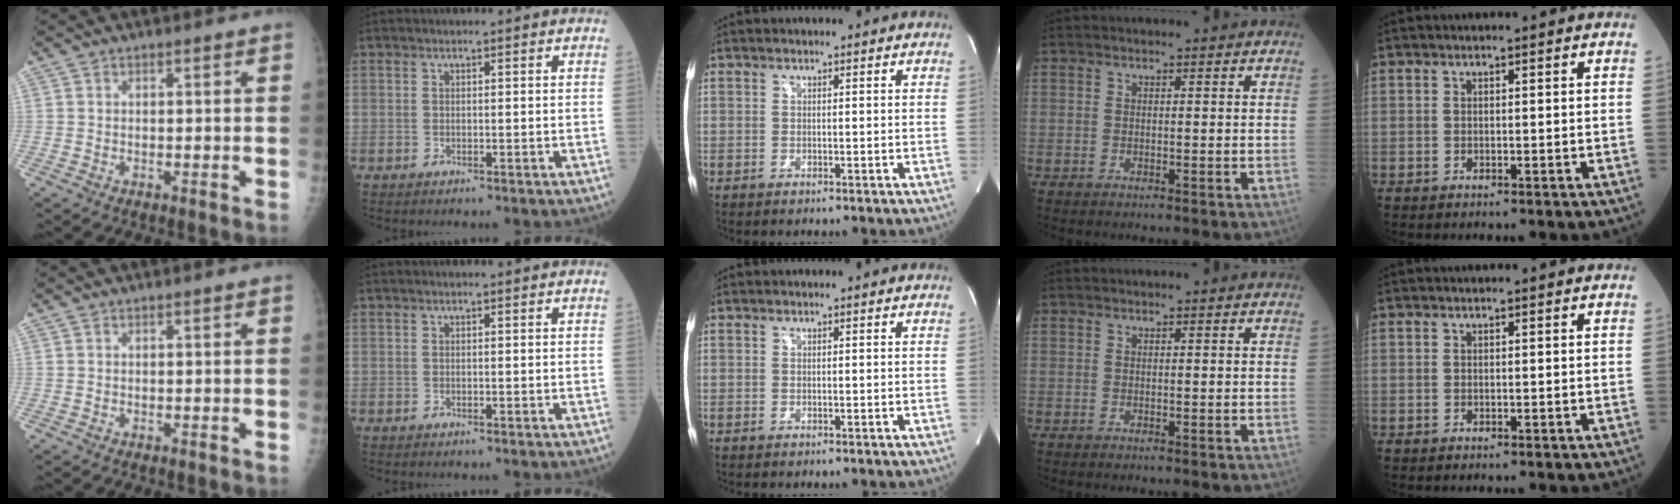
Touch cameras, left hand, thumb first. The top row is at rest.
{}